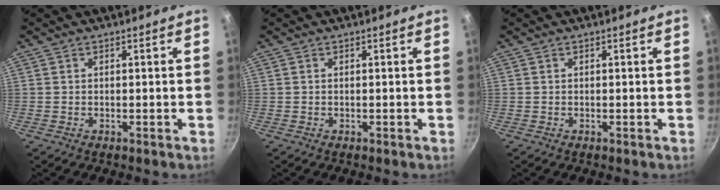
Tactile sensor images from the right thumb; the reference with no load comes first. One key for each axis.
{"total": 0.0}
{"total": 0.0}